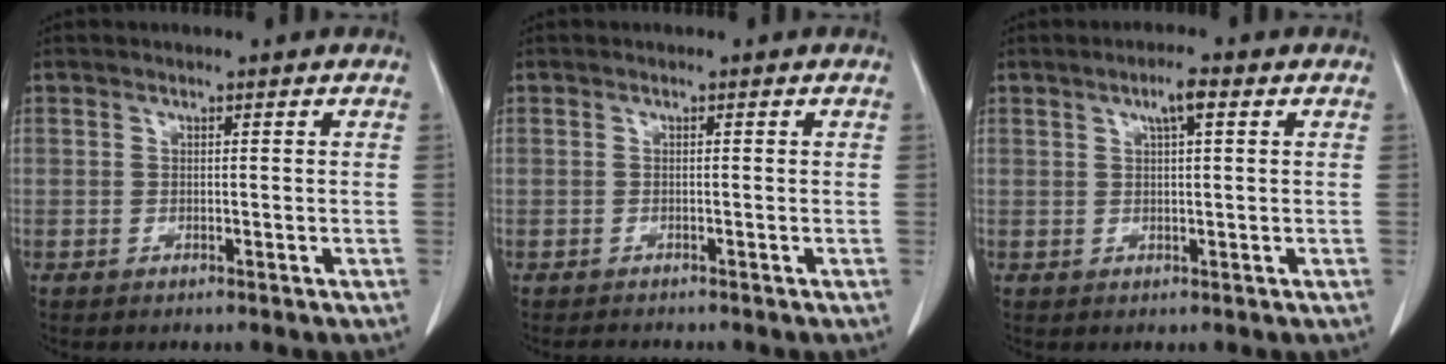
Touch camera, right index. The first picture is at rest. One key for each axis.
{"total": 1.3, "fx": -1.2, "fy": 0.4, "fz": 0.2, "tx": -0.007, "ty": -0.004, "tz": -0.017}
{"total": 3.0, "fx": 1.4, "fy": 0.4, "fz": 2.7, "tx": -0.047, "ty": 0.006, "tz": 0.023}